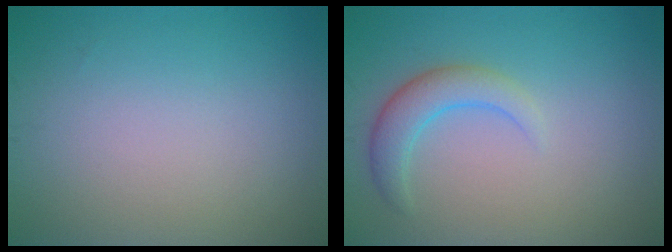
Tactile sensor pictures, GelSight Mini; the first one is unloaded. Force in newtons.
{"total": 2.9, "press": 2.9, "slide": 0.1}